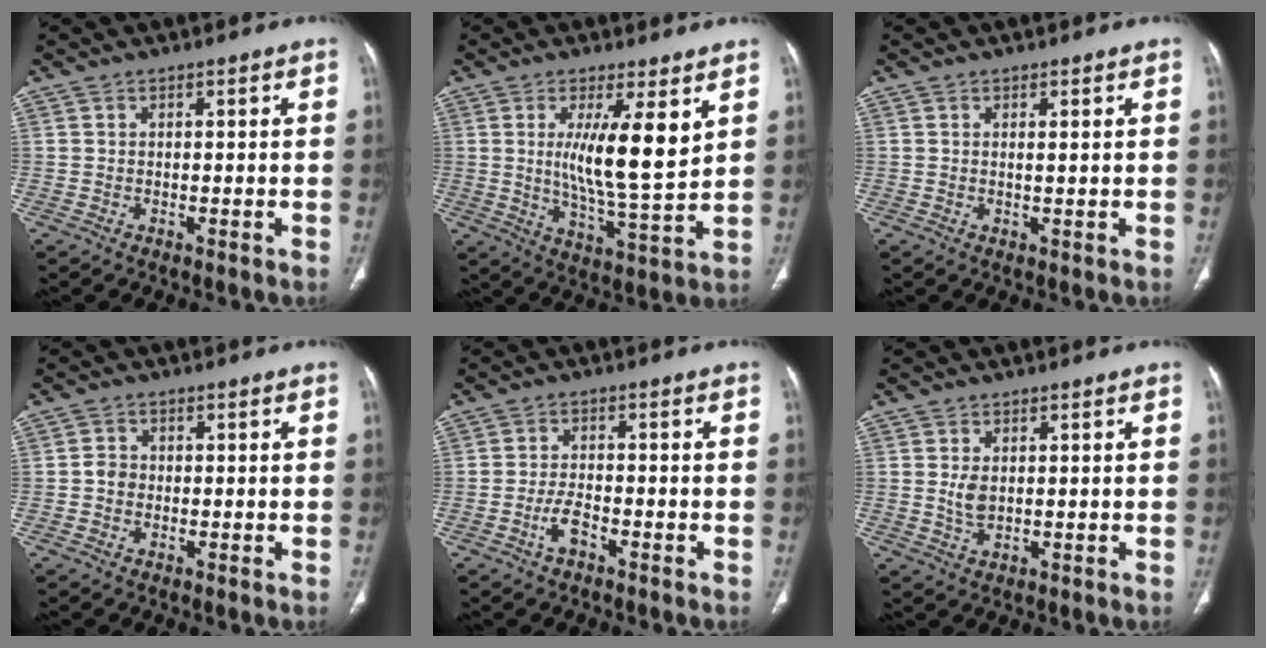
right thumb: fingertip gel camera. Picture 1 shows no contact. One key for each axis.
{"total": 12.5, "fx": 3.9, "fy": 2.6, "fz": 11.6, "tx": -0.196, "ty": -0.044, "tz": 0.072}
{"total": 1.0, "fx": 0.4, "fy": 0.1, "fz": 0.9, "tx": -0.018, "ty": -0.002, "tz": 0.005}
{"total": 2.3, "fx": -0.3, "fy": 2.0, "fz": 1.1, "tx": -0.010, "ty": 0.006, "tz": -0.010}
{"total": 3.6, "fx": -2.0, "fy": 1.6, "fz": 2.5, "tx": -0.048, "ty": 0.017, "tz": -0.040}
{"total": 2.9, "fx": 0.4, "fy": 1.8, "fz": 2.3, "tx": -0.045, "ty": -0.008, "tz": 0.013}